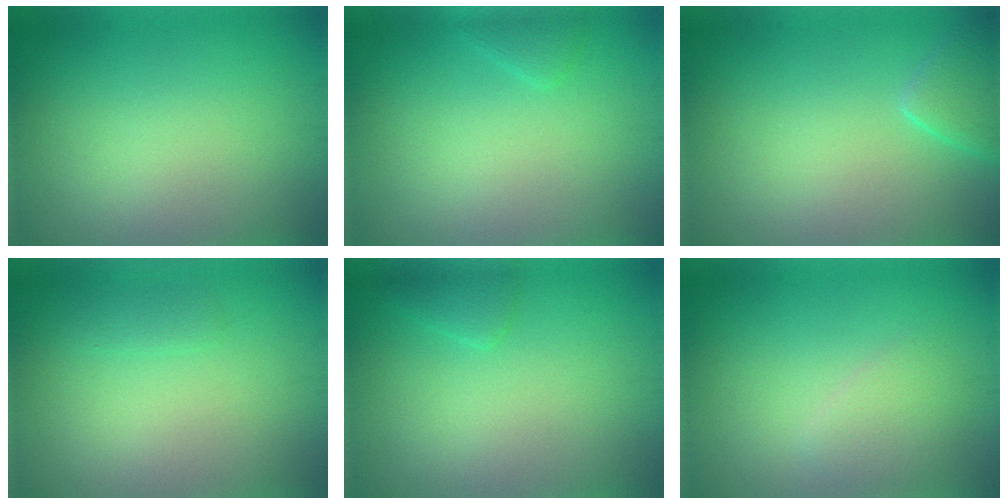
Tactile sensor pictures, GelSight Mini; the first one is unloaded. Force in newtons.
{"total": 1.0, "press": 1.0, "slide": 0.1}
{"total": 2.6, "press": 2.6, "slide": 0.2}
{"total": 0.8, "press": 0.8, "slide": 0.1}
{"total": 1.4, "press": 1.4, "slide": 0.1}
{"total": 1.9, "press": 1.9, "slide": 0.1}